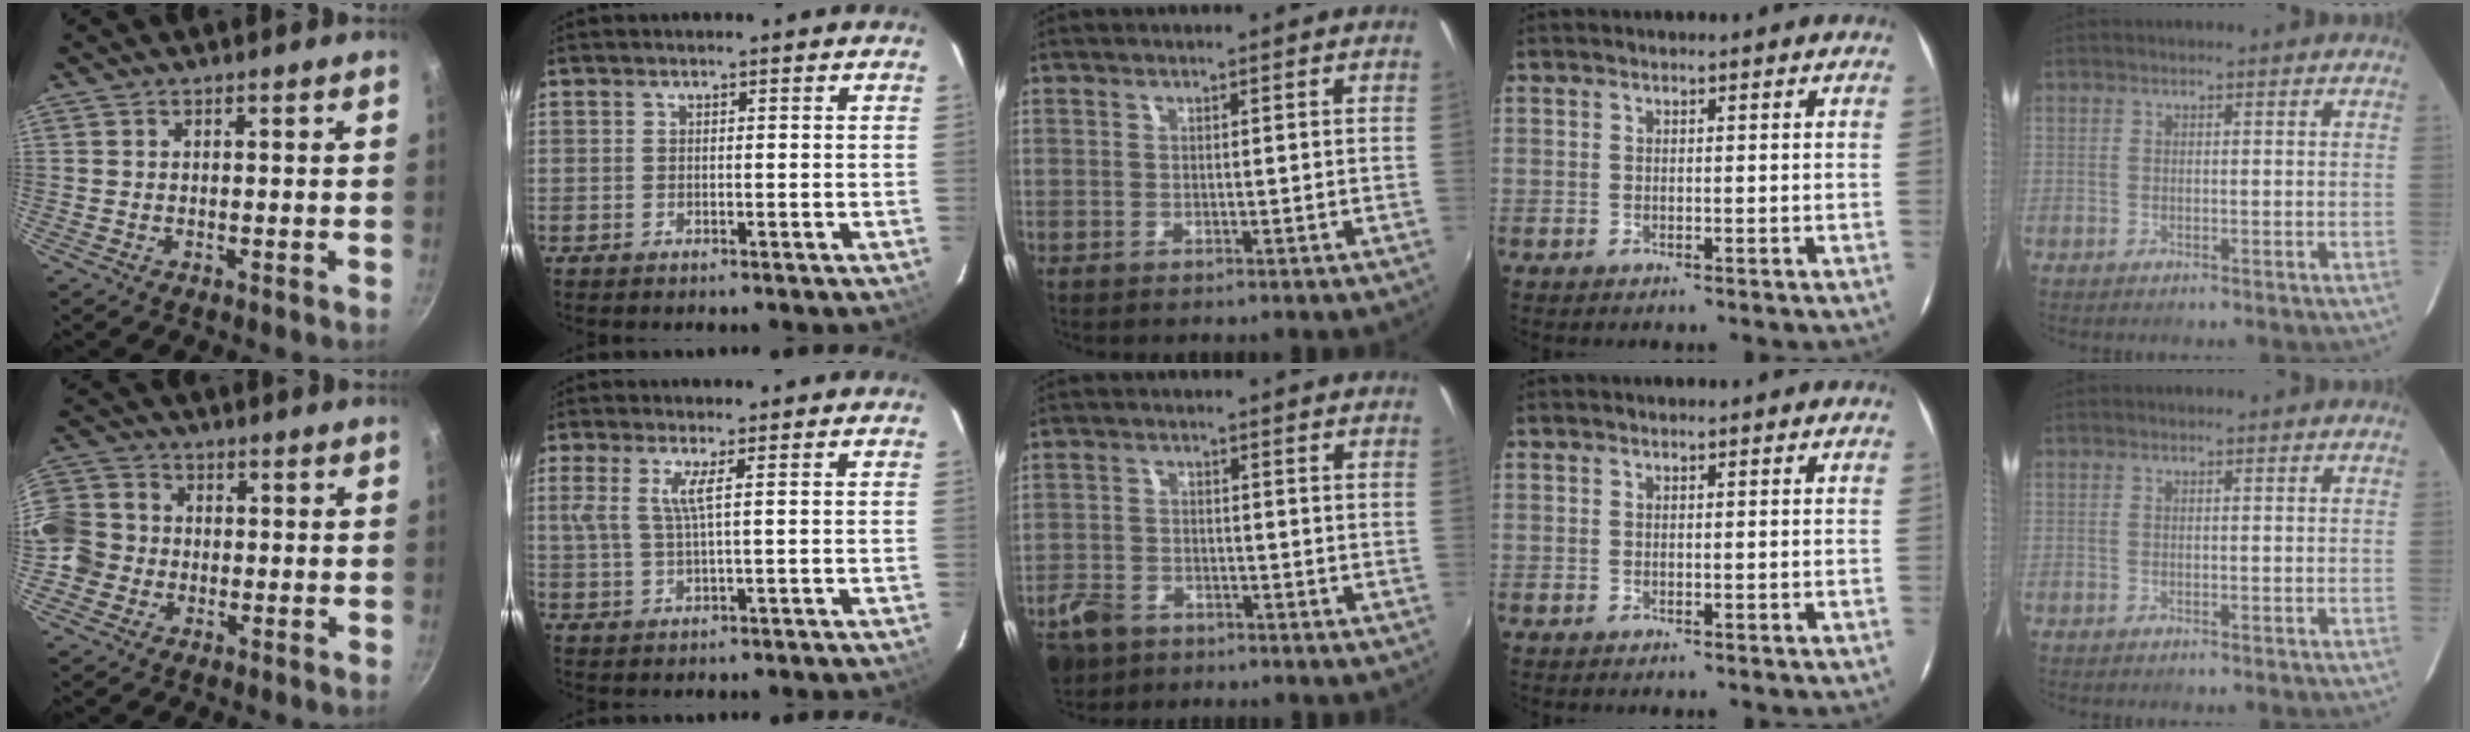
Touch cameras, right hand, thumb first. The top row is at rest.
{"thumb": {"total": 10.4, "force": [-1.4, 9.4, 4.3], "torque": [-0.072, 0.025, -0.044]}, "index": {"total": 3.6, "force": [1.1, -0.4, 3.4], "torque": [-0.069, 0.001, 0.025]}, "middle": {"total": 7.6, "force": [-5.1, 4.7, 3.1], "torque": [-0.091, 0.001, -0.090]}}